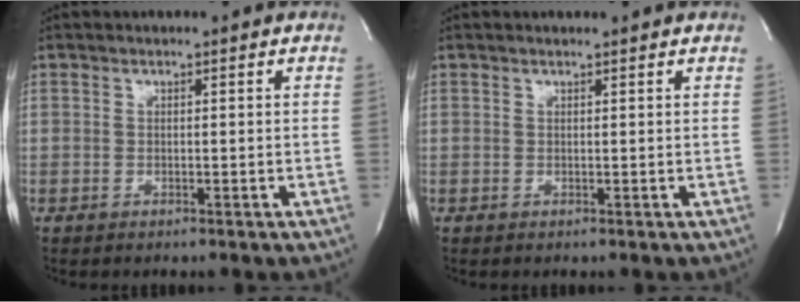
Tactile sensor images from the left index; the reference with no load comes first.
{"total": 1.1, "force": [1.1, 0.0, 0.3], "torque": [-0.010, 0.006, 0.017]}